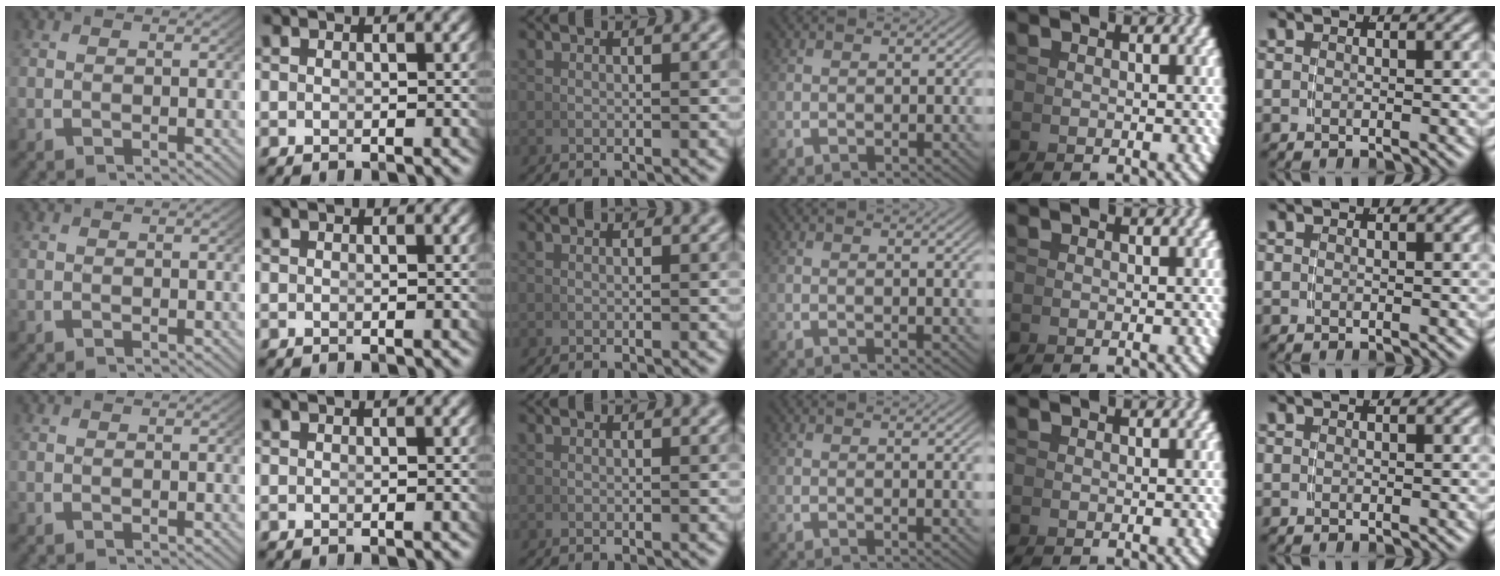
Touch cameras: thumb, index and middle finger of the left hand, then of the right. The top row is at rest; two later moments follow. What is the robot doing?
{"motion": "lift_and_place", "object": "dispenser bottle"}